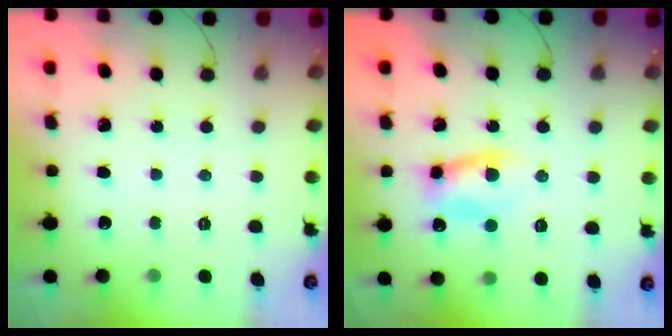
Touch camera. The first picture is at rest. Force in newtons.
{"total": 7.9, "press": 7.8, "slide": 0.6}